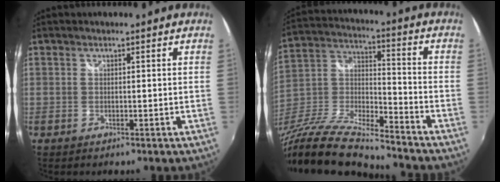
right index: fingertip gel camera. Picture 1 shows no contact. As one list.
[{"total": 17.3, "force": [-13.8, 3.5, 9.9], "torque": [-0.208, -0.018, -0.266]}]